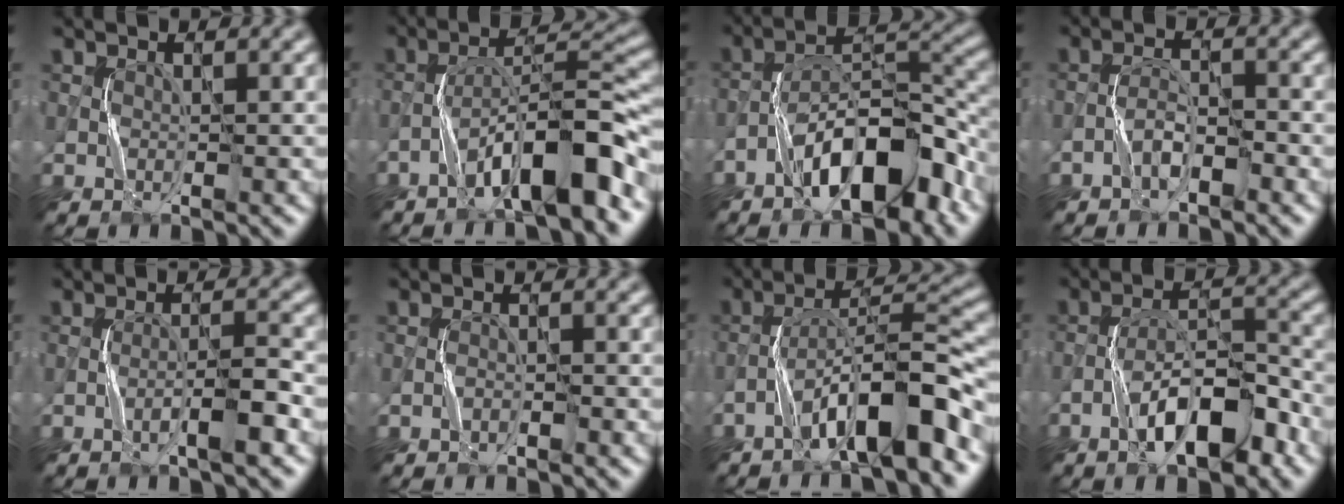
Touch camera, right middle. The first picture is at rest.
{"total": 8.3, "force": [-4.8, 1.6, 6.6], "torque": [-0.106, 0.024, -0.080]}
{"total": 9.3, "force": [-5.3, 3.4, 6.8], "torque": [-0.105, 0.023, -0.095]}
{"total": 2.4, "force": [-1.7, 0.7, 1.5], "torque": [-0.028, 0.011, -0.035]}
{"total": 3.0, "force": [-1.5, 0.2, 2.6], "torque": [-0.041, 0.015, -0.031]}
{"total": 0.8, "force": [-0.7, 0.2, 0.4], "torque": [-0.008, 0.003, -0.014]}
{"total": 8.3, "force": [-4.8, 1.5, 6.6], "torque": [-0.110, 0.024, -0.080]}
{"total": 7.1, "force": [-3.9, 2.3, 5.5], "torque": [-0.088, 0.017, -0.066]}